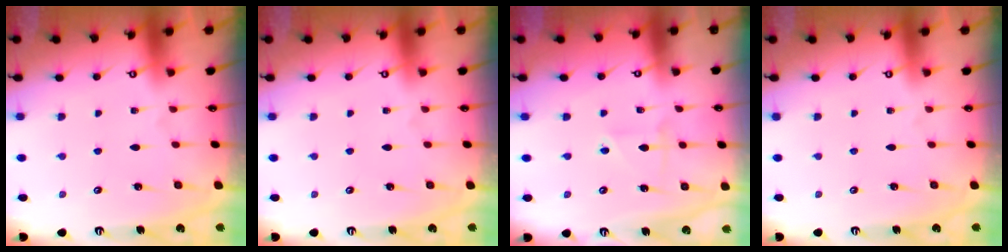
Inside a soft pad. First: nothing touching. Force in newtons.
{"total": 0.0}
{"total": 2.6, "press": 2.6, "slide": 0.3}
{"total": 0.0}